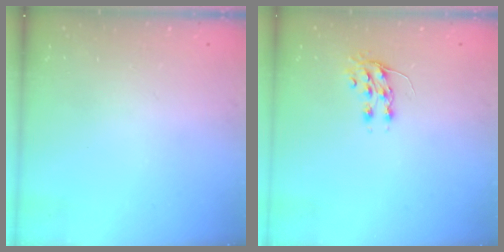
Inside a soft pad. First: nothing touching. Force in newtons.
{"total": 7.6, "press": 7.5, "slide": 0.9}